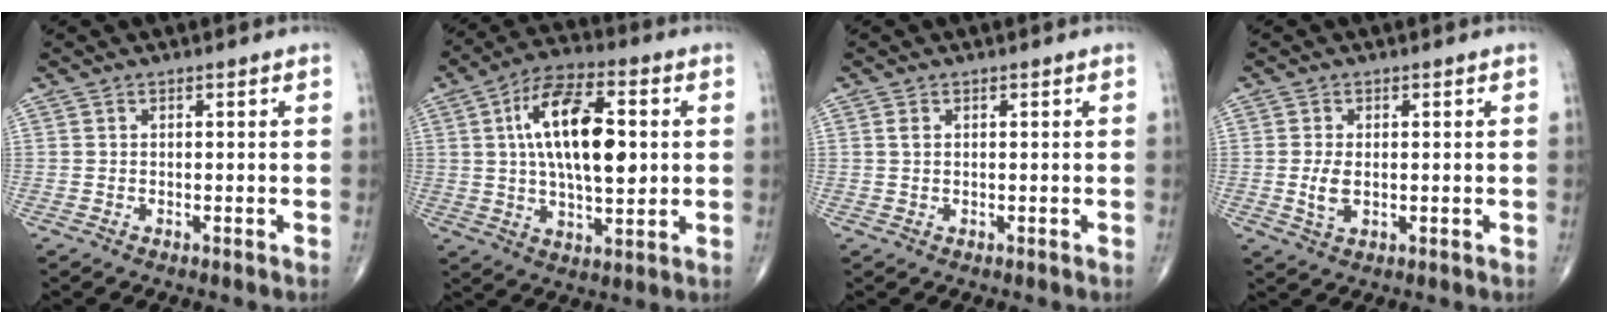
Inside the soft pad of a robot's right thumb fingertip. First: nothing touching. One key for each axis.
{"total": 17.4, "fx": 2.7, "fy": 7.8, "fz": 15.2, "tx": -0.247, "ty": 0.007, "tz": 0.043}
{"total": 1.1, "fx": 0.4, "fy": 0.7, "fz": 0.7, "tx": -0.015, "ty": 0.003, "tz": 0.010}
{"total": 3.7, "fx": -0.1, "fy": 2.1, "fz": 3.1, "tx": -0.062, "ty": -0.007, "tz": 0.000}